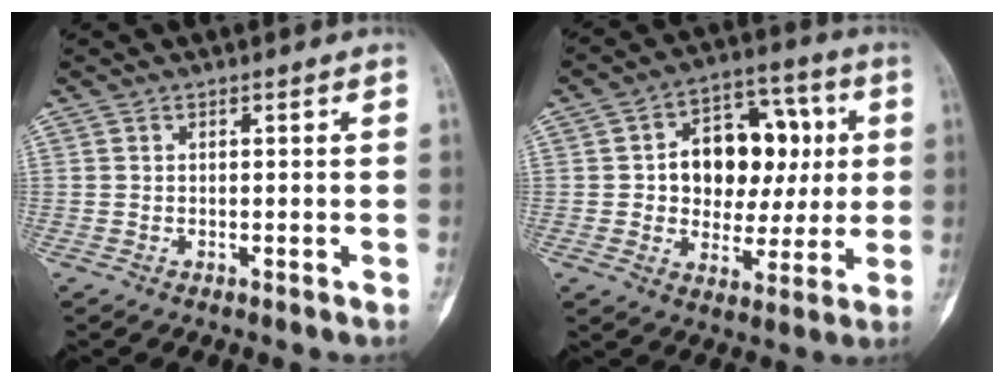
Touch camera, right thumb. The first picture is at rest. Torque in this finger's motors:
{"motor_torque": [0.18, 0.34, 0.24, -0.12, 0.06]}